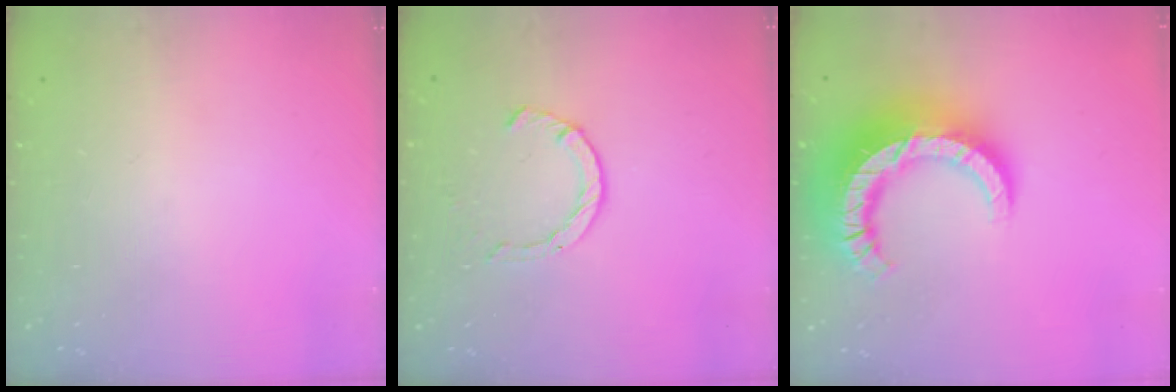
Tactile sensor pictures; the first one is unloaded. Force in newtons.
{"total": 2.4, "press": 2.4, "slide": 0.2}
{"total": 18.8, "press": 18.7, "slide": 2.1}